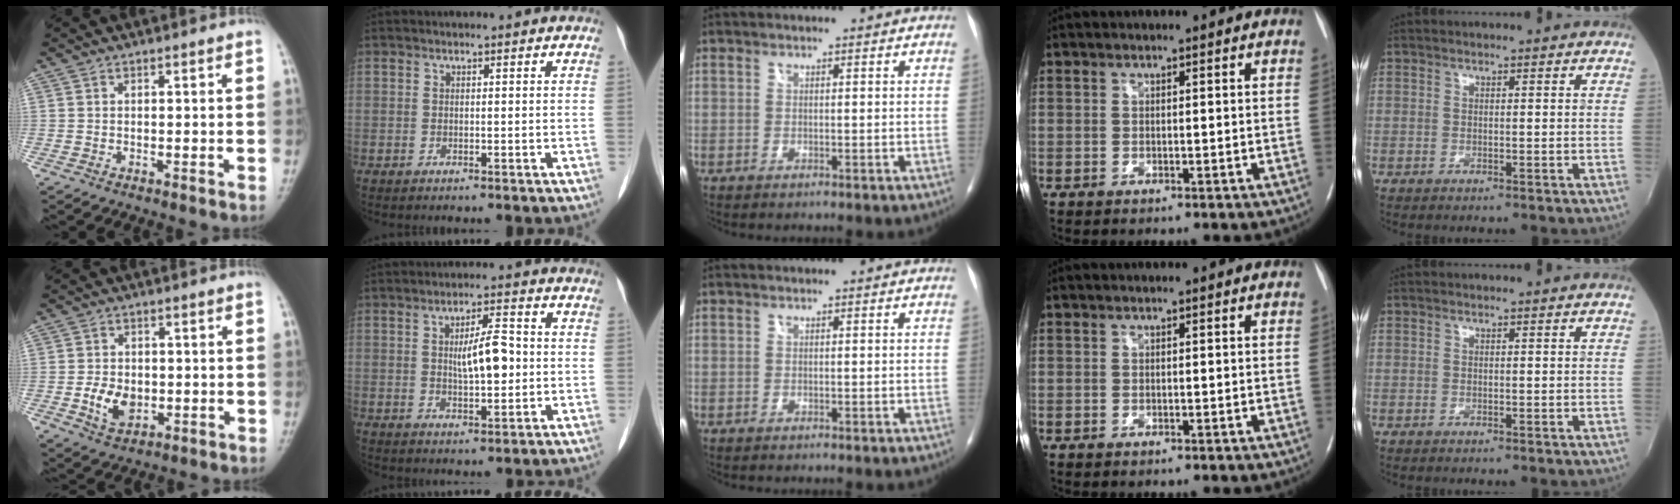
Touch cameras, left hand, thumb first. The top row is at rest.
{"thumb": {"total": 5.9, "force": [-1.1, 4.2, 4.1], "torque": [-0.060, -0.002, -0.015]}, "index": {"total": 6.2, "force": [0.1, 1.7, 5.9], "torque": [-0.103, 0.006, 0.008]}}